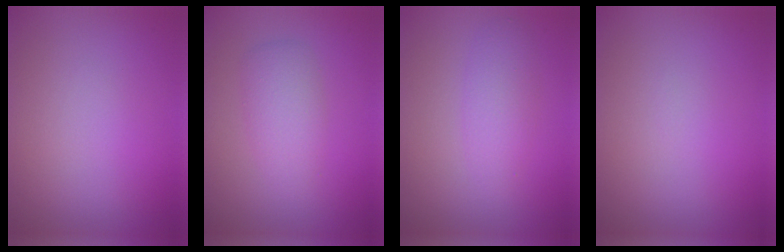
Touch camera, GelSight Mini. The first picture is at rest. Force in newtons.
{"total": 2.6, "press": 2.6, "slide": 0.1}
{"total": 2.3, "press": 2.3, "slide": 0.2}
{"total": 0.0}